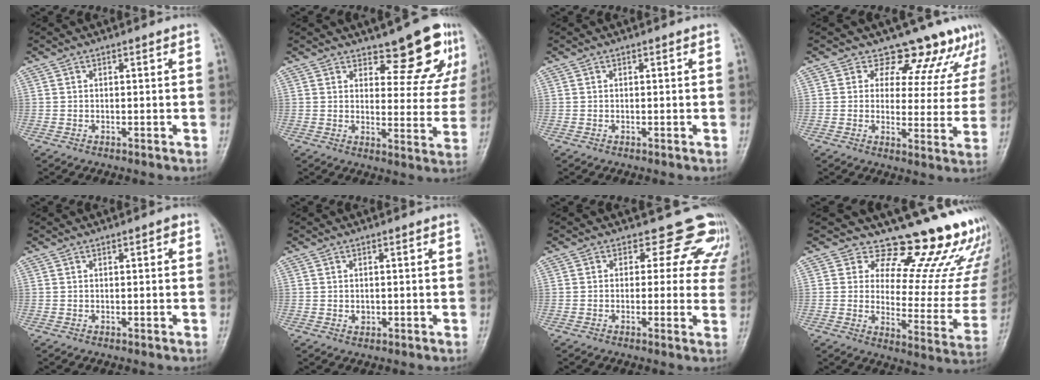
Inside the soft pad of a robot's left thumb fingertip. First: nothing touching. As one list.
[{"total": 11.0, "force": [8.4, 4.1, 5.9], "torque": [-0.033, -0.062, 0.104]}, {"total": 0.0}, {"total": 11.6, "force": [10.1, 5.4, 1.8], "torque": [0.027, -0.063, 0.102]}, {"total": 1.0, "force": [0.5, 0.4, 0.9], "torque": [-0.010, 0.002, 0.005]}, {"total": 1.0, "force": [0.1, 0.8, 0.7], "torque": [-0.008, -0.001, 0.005]}, {"total": 8.9, "force": [7.1, 5.2, 1.7], "torque": [0.039, -0.028, 0.052]}, {"total": 20.6, "force": [16.8, 7.4, 9.2], "torque": [-0.059, -0.136, 0.199]}]